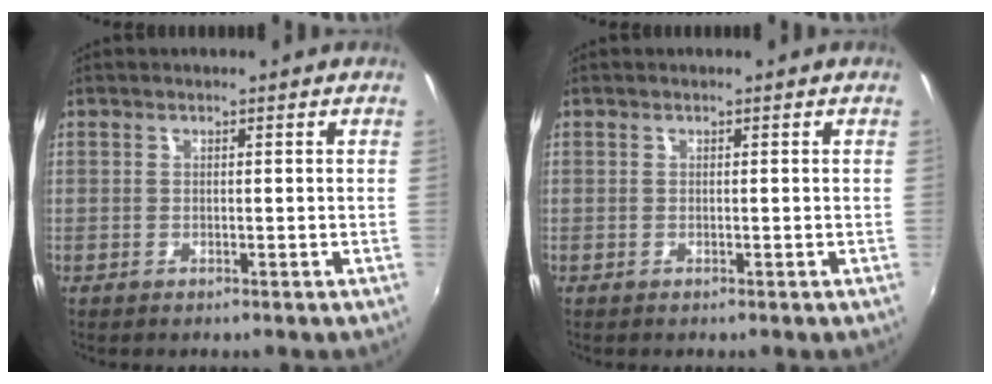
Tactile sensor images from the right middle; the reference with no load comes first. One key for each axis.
{"total": 0.0}